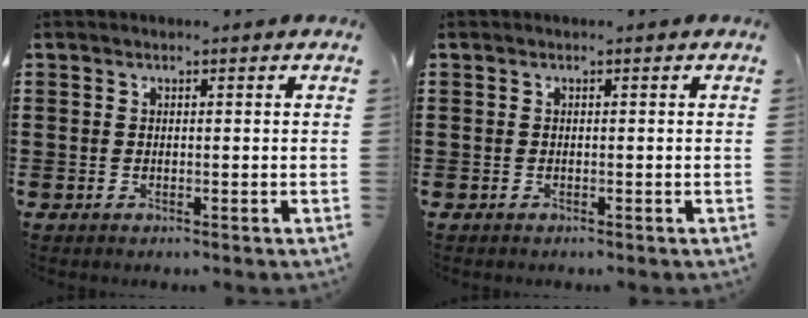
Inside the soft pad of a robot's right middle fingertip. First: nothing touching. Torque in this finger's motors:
{"motor_torque": [0.37, 0.02, 0.06, 0.01]}